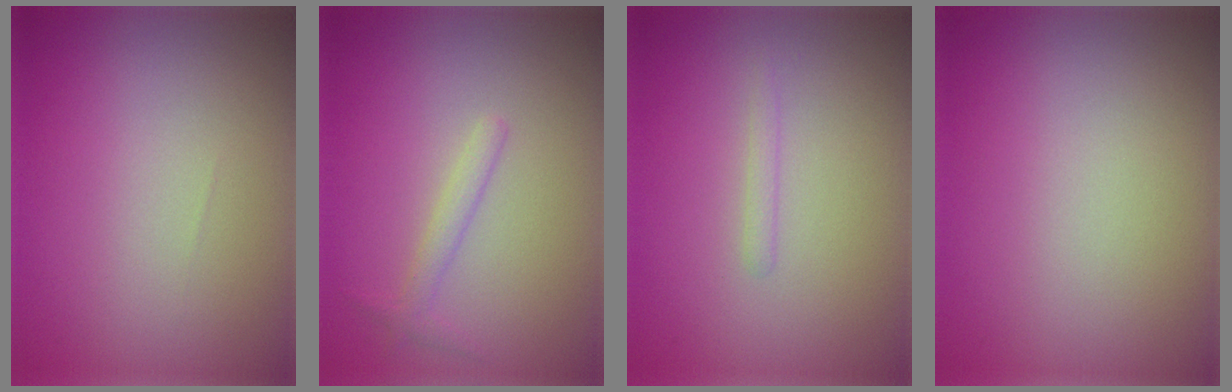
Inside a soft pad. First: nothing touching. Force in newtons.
{"total": 1.4, "press": 1.4, "slide": 0.1}
{"total": 0.7, "press": 0.7, "slide": 0.1}
{"total": 0.0}